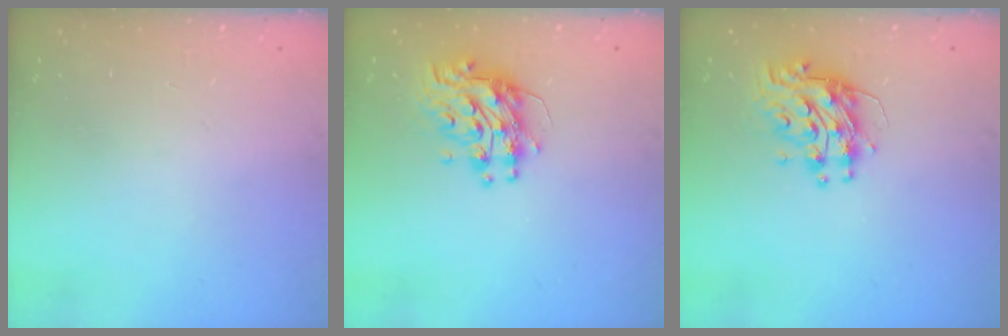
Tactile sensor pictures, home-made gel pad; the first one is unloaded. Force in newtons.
{"total": 10.4, "press": 10.4, "slide": 1.0}
{"total": 9.8, "press": 9.8, "slide": 1.1}